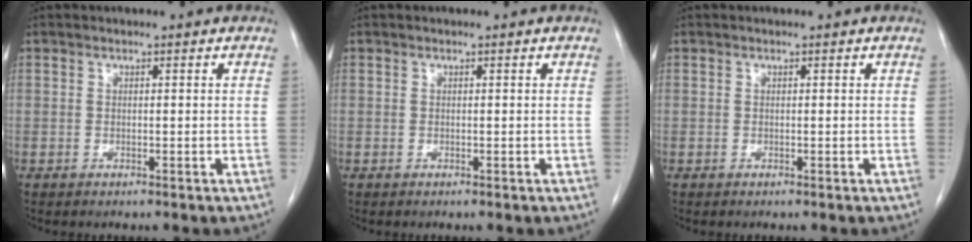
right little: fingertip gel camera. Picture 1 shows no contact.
{"total": 0.0}
{"total": 0.0}